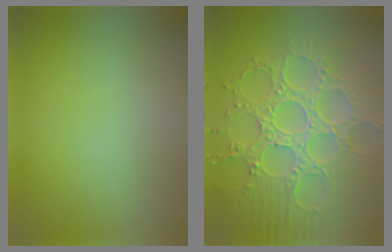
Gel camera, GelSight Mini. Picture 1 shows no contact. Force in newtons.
{"total": 8.8, "press": 6.6, "slide": 5.9}